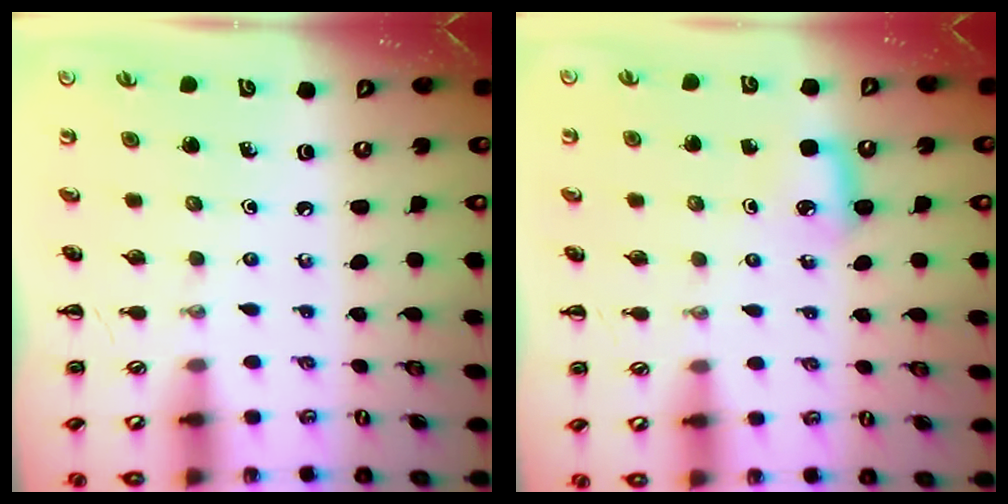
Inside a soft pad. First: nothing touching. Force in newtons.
{"total": 4.9, "press": 4.6, "slide": 1.7}